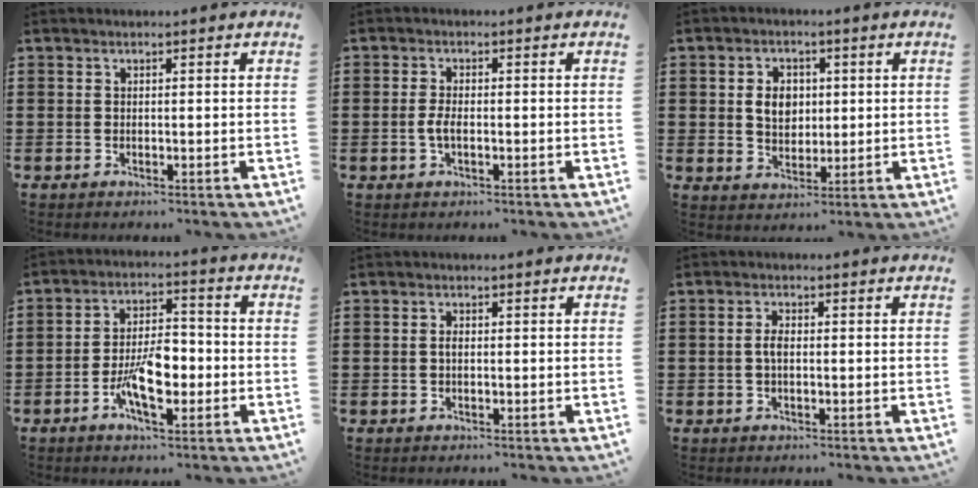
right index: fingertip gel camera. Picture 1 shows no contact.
{"total": 3.6, "force": [-1.0, 1.3, 3.2], "torque": [-0.078, -0.003, -0.024]}
{"total": 4.8, "force": [0.7, 3.6, 3.2], "torque": [-0.065, 0.010, 0.009]}
{"total": 8.4, "force": [-2.7, 3.8, 7.0], "torque": [-0.141, 0.002, -0.049]}
{"total": 1.1, "force": [-0.1, 0.4, 1.0], "torque": [-0.020, -0.001, -0.003]}
{"total": 2.2, "force": [-0.2, 0.8, 2.0], "torque": [-0.046, -0.002, -0.007]}